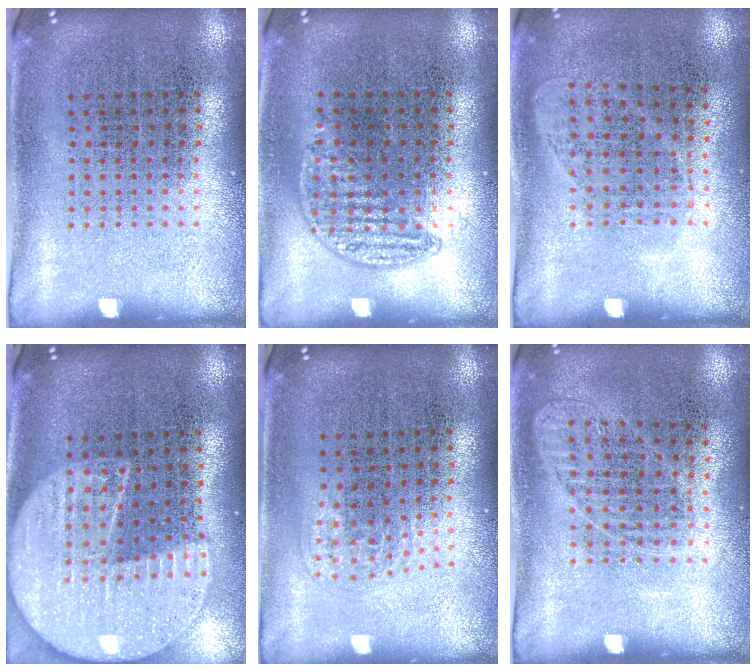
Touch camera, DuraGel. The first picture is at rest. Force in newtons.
{"total": 0.8, "press": 0.6, "slide": 0.5}
{"total": 1.0, "press": 0.9, "slide": 0.4}
{"total": 2.3, "press": 2.0, "slide": 1.2}
{"total": 1.0, "press": 0.7, "slide": 0.7}
{"total": 0.9, "press": 0.9, "slide": 0.1}